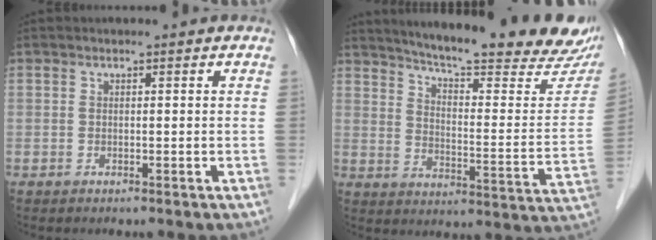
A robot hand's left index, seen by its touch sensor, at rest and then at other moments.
{"total": 25.8, "force": [22.4, 2.6, 12.5], "torque": [-0.183, -0.068, 0.283]}